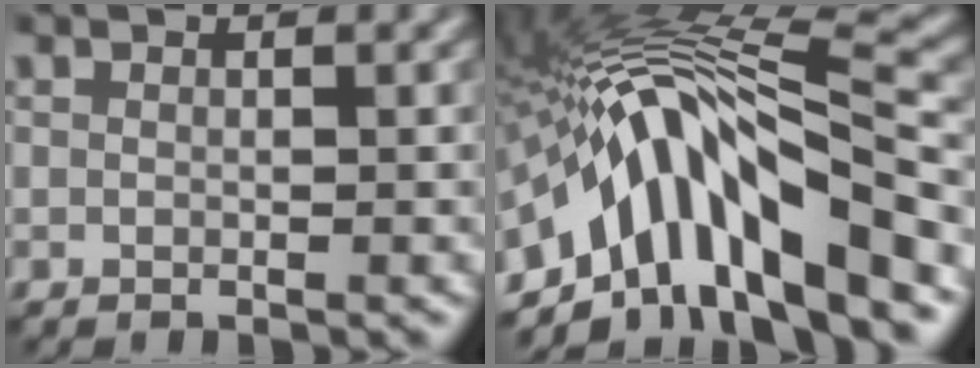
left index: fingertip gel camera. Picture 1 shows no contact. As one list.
[{"total": 13.3, "force": [-6.0, 3.6, 11.3], "torque": [-0.184, 0.023, -0.096]}]